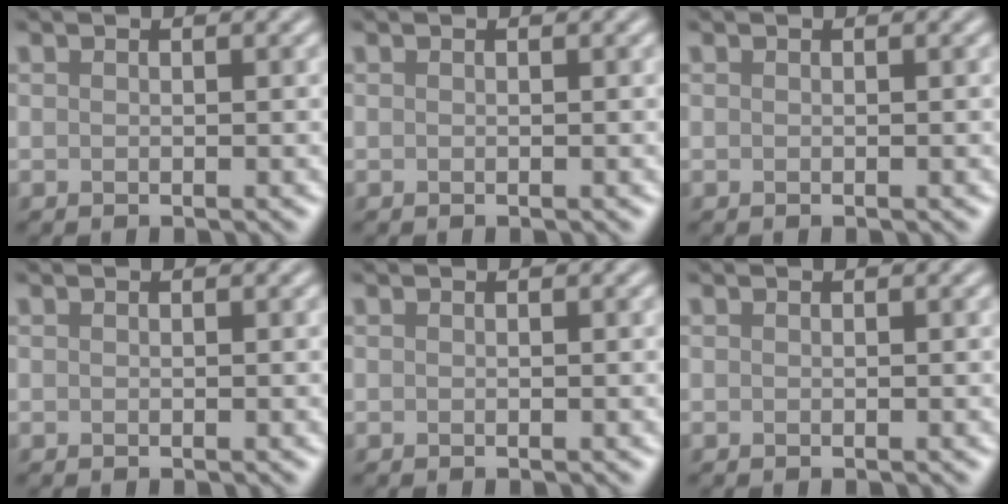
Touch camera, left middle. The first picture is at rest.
{"total": 0.0}
{"total": 0.0}
{"total": 0.0}
{"total": 0.0}
{"total": 0.0}